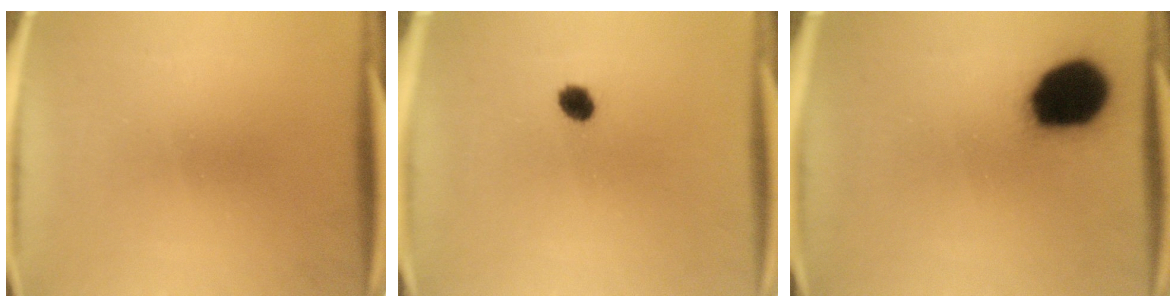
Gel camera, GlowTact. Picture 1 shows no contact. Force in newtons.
{"total": 2.9}
{"total": 18.2}